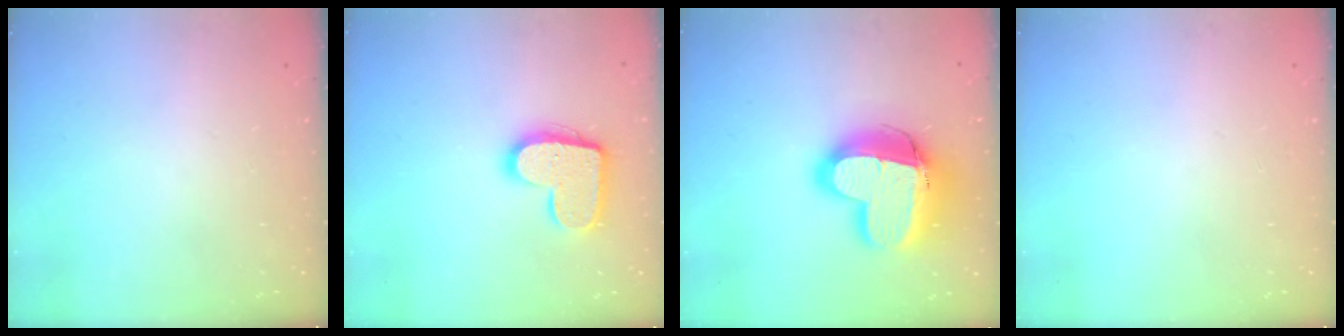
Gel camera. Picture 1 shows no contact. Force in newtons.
{"total": 14.5, "press": 14.5, "slide": 0.8}
{"total": 18.9, "press": 18.8, "slide": 2.2}
{"total": 0.0}